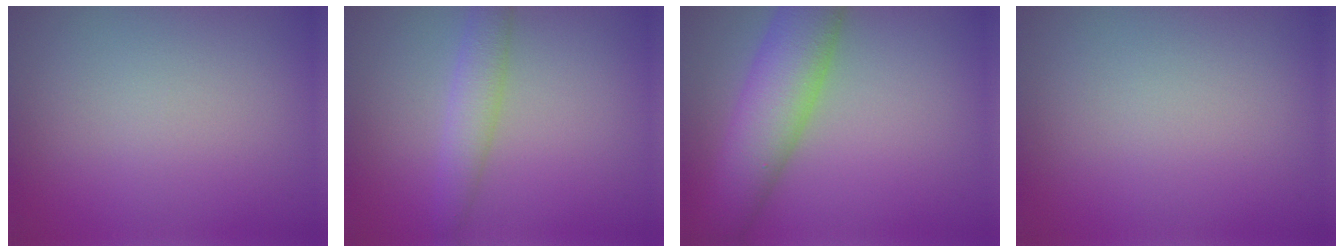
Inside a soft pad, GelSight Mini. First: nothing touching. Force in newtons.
{"total": 2.6, "press": 2.6, "slide": 0.1}
{"total": 7.1, "press": 7.1, "slide": 0.3}
{"total": 0.0}